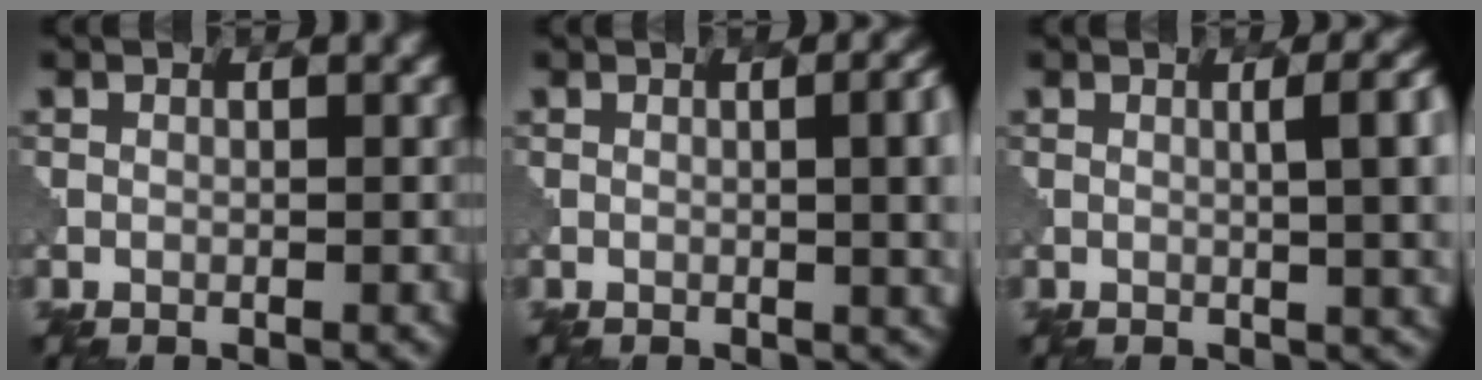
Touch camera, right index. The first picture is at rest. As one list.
[{"total": 6.4, "force": [0.2, 2.8, 5.7], "torque": [-0.034, 0.003, 0.006]}, {"total": 7.2, "force": [0.7, 2.8, 6.6], "torque": [-0.043, 0.013, 0.010]}]